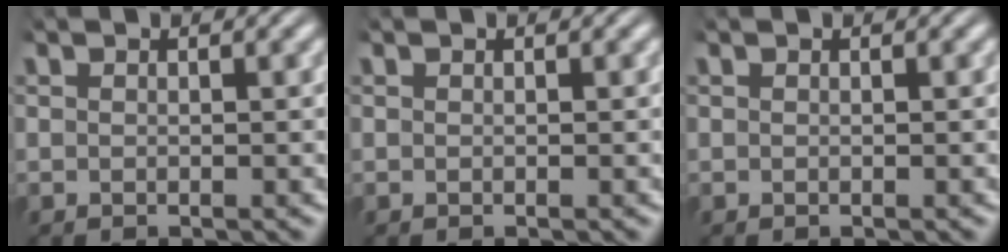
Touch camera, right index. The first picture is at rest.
{"total": 0.0}
{"total": 0.0}